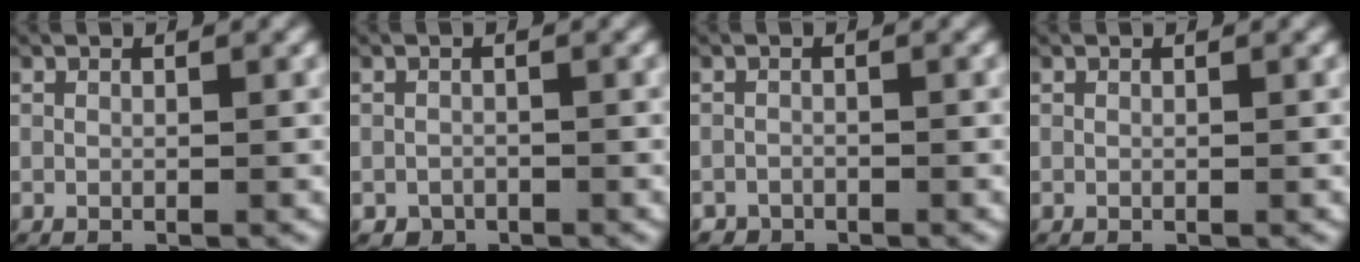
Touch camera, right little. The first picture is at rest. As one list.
[{"total": 2.0, "force": [-1.0, 1.7, 0.0], "torque": [-0.007, -0.011, -0.013]}, {"total": 1.6, "force": [-1.1, 1.1, -0.3], "torque": [-0.001, -0.010, -0.018]}, {"total": 0.0}]